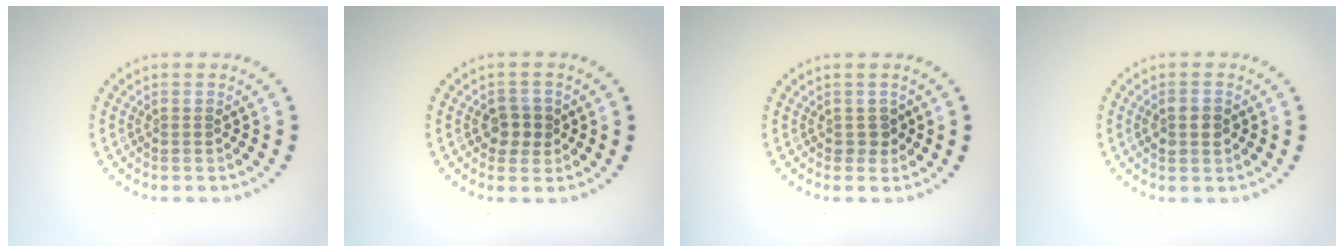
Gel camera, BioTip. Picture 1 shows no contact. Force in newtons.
{"total": 2.2, "press": 2.1, "slide": 0.6}
{"total": 1.1, "press": 1.0, "slide": 0.6}
{"total": 1.9, "press": 1.9, "slide": 0.2}